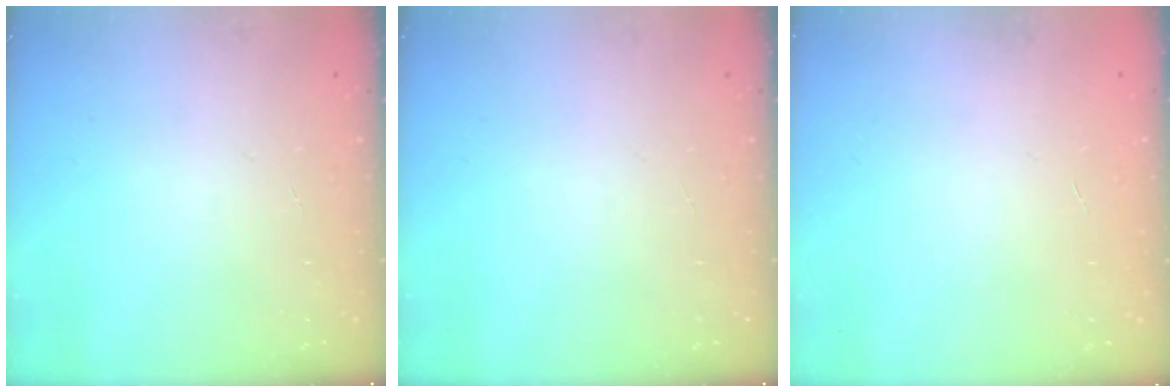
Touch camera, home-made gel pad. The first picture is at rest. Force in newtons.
{"total": 0.0}
{"total": 0.0}